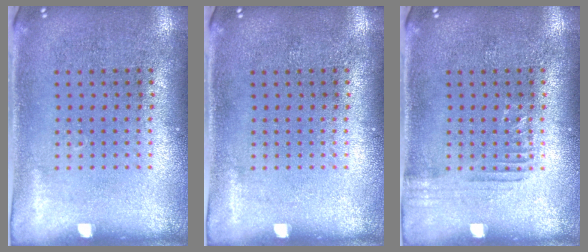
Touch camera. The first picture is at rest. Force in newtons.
{"total": 0.0}
{"total": 1.2, "press": 1.2, "slide": 0.3}